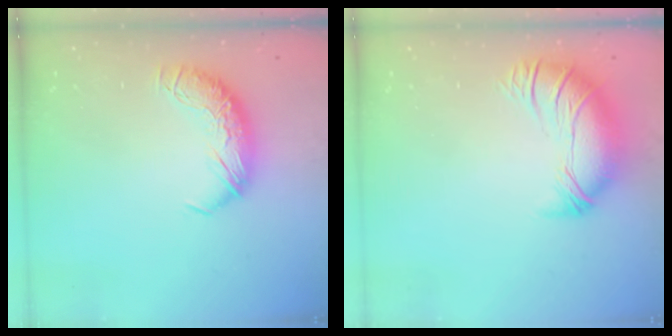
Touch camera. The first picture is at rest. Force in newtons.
{"total": 2.7, "press": 0.9, "slide": 2.6}